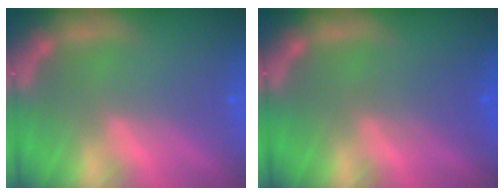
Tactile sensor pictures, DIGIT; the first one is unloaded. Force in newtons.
{"total": 2.5}